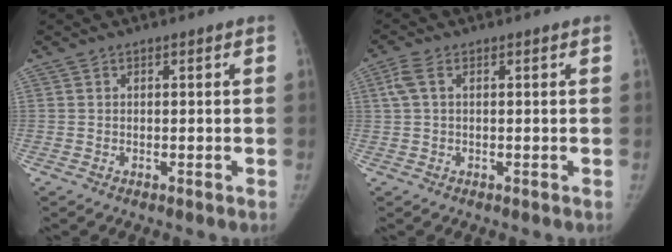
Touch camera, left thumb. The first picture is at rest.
{"total": 3.0, "force": [0.8, 1.5, 2.5], "torque": [-0.072, 0.014, 0.016]}